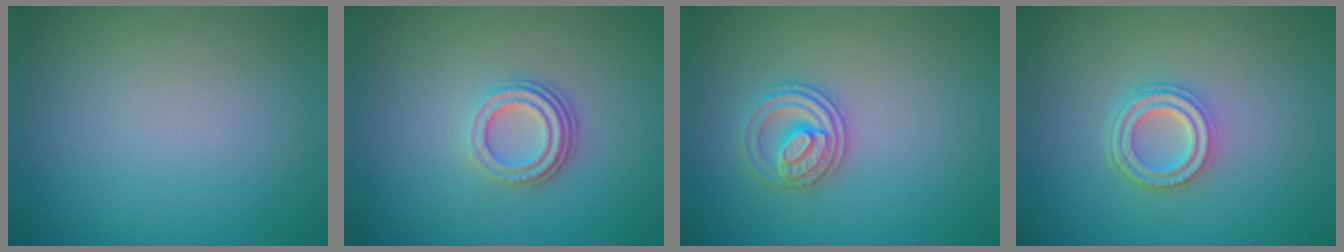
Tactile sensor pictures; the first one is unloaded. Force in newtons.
{"total": 3.2, "press": 2.4, "slide": 2.2}
{"total": 2.6, "press": 2.6, "slide": 0.5}
{"total": 3.6, "press": 2.7, "slide": 2.3}